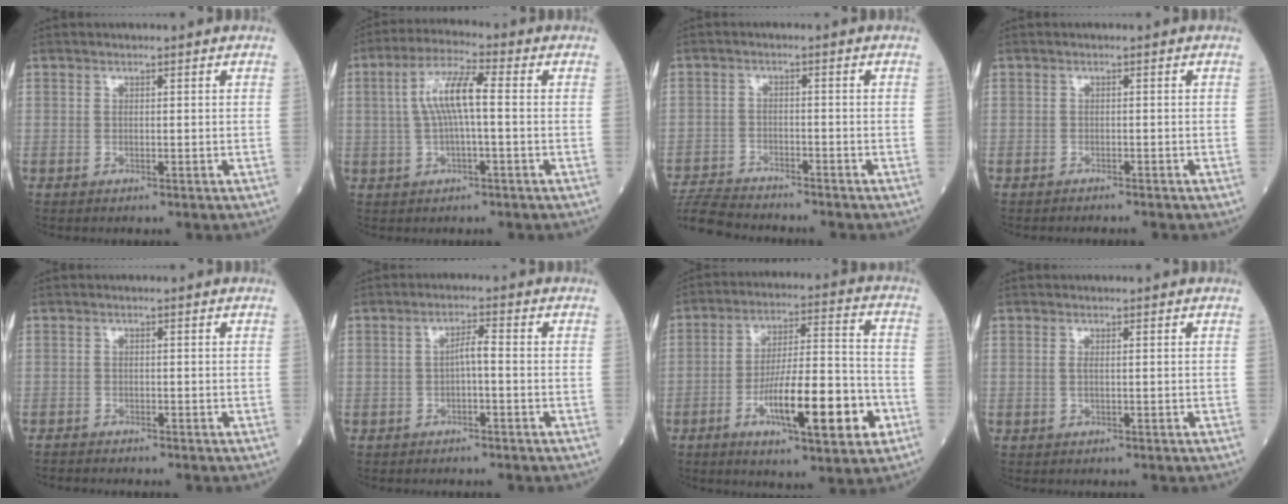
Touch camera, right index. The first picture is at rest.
{"total": 9.0, "force": [0.6, 1.5, 8.8], "torque": [-0.179, 0.026, 0.007]}
{"total": 8.7, "force": [-8.4, 1.1, 1.9], "torque": [-0.033, -0.011, -0.148]}
{"total": 2.0, "force": [-1.9, 0.1, 0.4], "torque": [-0.008, -0.003, -0.024]}
{"total": 2.1, "force": [-2.0, 0.1, 0.3], "torque": [-0.007, -0.005, -0.033]}
{"total": 2.4, "force": [-0.6, 0.3, 2.3], "torque": [-0.038, 0.007, -0.011]}
{"total": 15.8, "force": [-6.0, 2.7, 14.4], "torque": [-0.239, 0.001, -0.093]}
{"total": 0.7, "force": [0.1, 0.1, 0.7], "torque": [-0.019, -0.001, -0.001]}